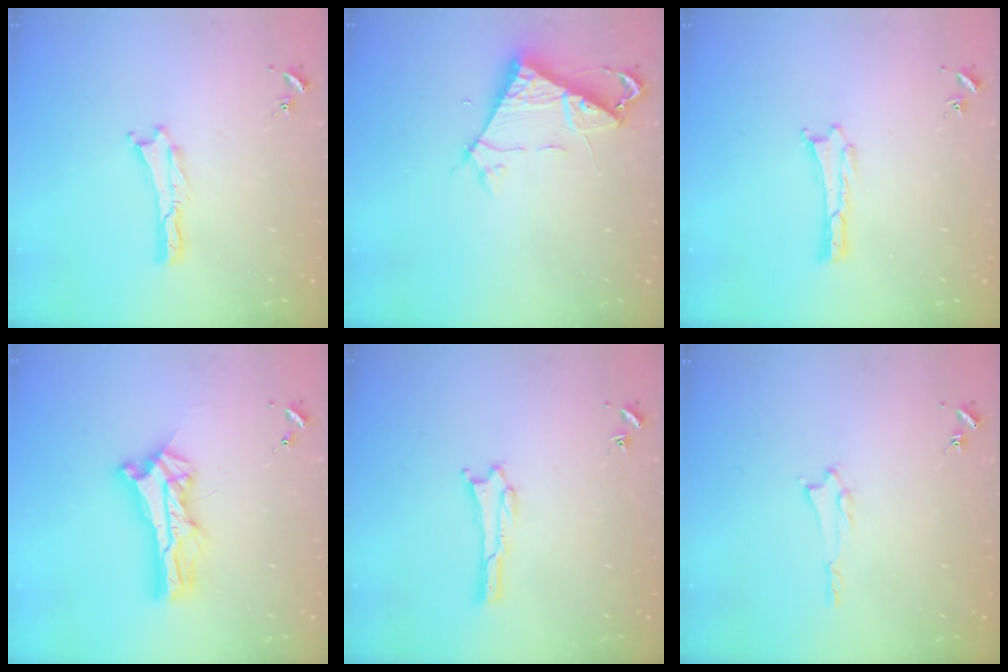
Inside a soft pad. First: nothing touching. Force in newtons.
{"total": 6.6, "press": 6.5, "slide": 0.7}
{"total": 0.0}
{"total": 9.3, "press": 9.3, "slide": 0.7}
{"total": 0.8, "press": 0.8, "slide": 0.2}
{"total": 1.2, "press": 1.2, "slide": 0.1}